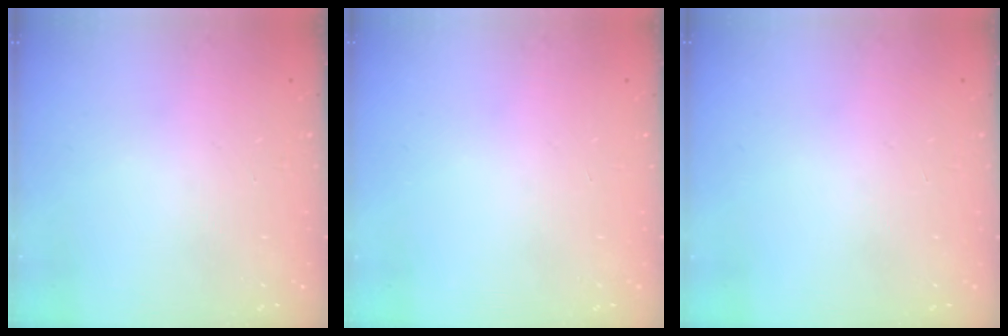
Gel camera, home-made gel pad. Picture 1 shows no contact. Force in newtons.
{"total": 0.0}
{"total": 0.0}